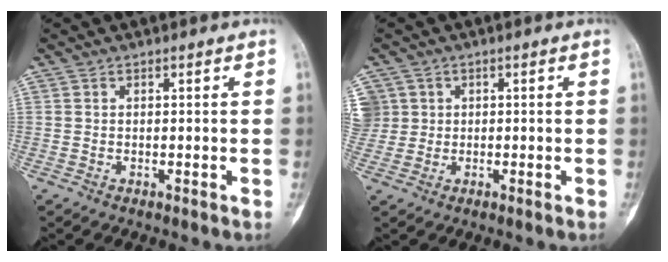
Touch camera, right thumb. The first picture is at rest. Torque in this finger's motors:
{"motor_torque": [-0.77, 0.43, -0.12, 0.21, -0.06]}